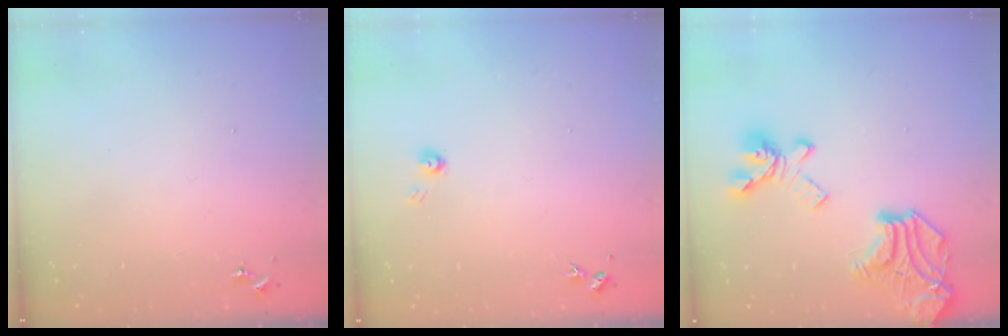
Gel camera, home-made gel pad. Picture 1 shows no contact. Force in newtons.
{"total": 3.8, "press": 3.7, "slide": 0.2}
{"total": 21.3, "press": 21.2, "slide": 1.6}